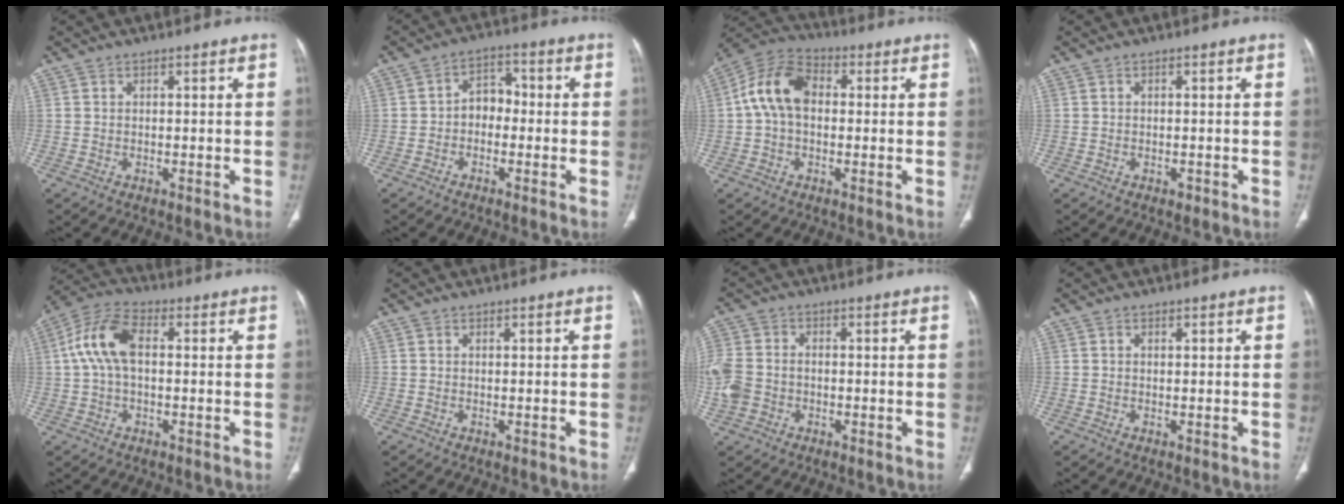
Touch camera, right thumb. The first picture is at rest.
{"total": 5.1, "force": [-1.1, 3.8, 3.2], "torque": [-0.030, 0.028, -0.032]}
{"total": 10.9, "force": [0.7, 7.4, 8.0], "torque": [-0.147, 0.031, 0.002]}
{"total": 0.9, "force": [-0.5, 0.6, 0.4], "torque": [-0.005, 0.001, -0.007]}
{"total": 10.1, "force": [1.0, 5.6, 8.3], "torque": [-0.175, 0.030, 0.013]}
{"total": 0.0}
{"total": 7.6, "force": [-1.7, 6.0, 4.3], "torque": [-0.106, 0.013, -0.033]}
{"total": 0.6, "force": [0.2, 0.3, 0.5], "torque": [-0.006, 0.002, 0.003]}